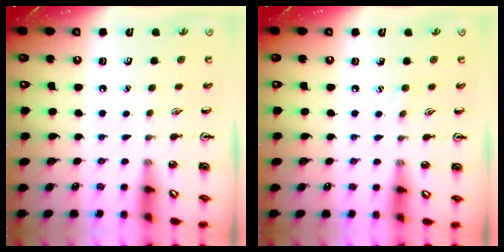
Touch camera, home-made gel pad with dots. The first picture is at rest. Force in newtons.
{"total": 3.6, "press": 3.5, "slide": 1.0}